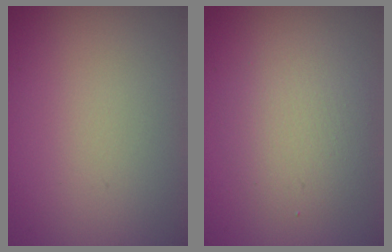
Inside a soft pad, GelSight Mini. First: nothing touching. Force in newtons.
{"total": 3.0, "press": 3.0, "slide": 0.1}